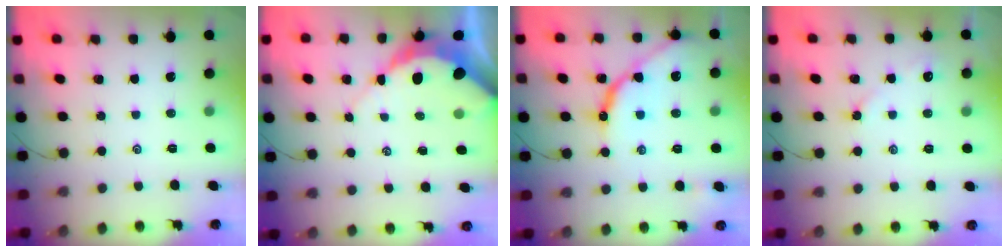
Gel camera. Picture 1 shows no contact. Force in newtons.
{"total": 7.8, "press": 7.7, "slide": 0.7}
{"total": 10.7, "press": 10.7, "slide": 0.9}
{"total": 4.1, "press": 4.1, "slide": 0.6}